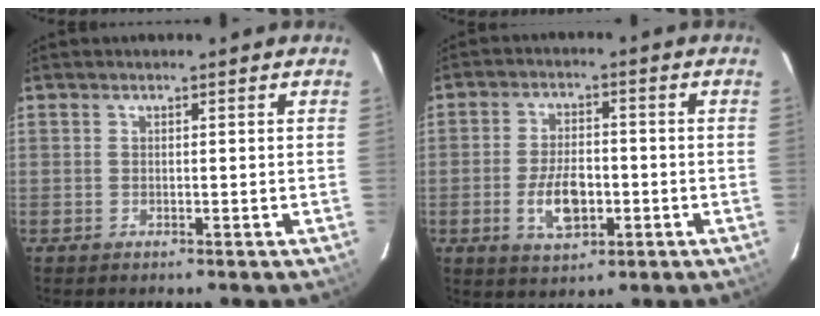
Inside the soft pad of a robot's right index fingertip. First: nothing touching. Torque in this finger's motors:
{"motor_torque": [1.41, -0.11, 0.62, 0.06]}